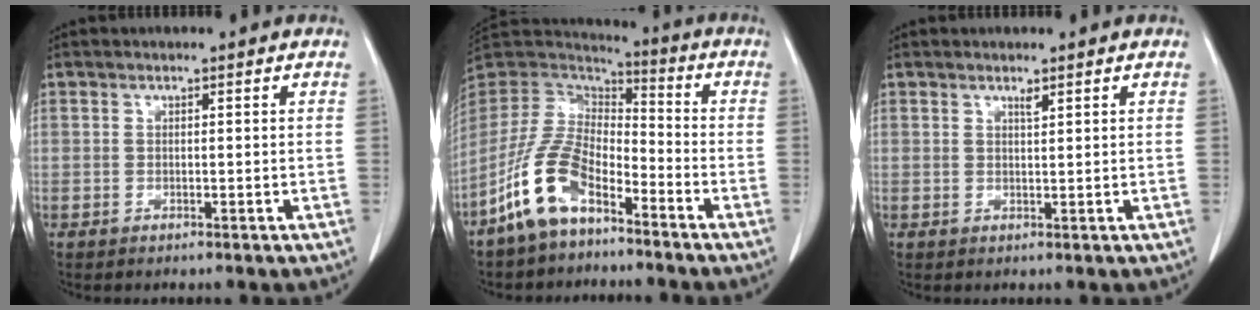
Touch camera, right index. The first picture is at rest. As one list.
[{"total": 12.2, "force": [-7.5, 5.3, 8.0], "torque": [-0.179, 0.007, -0.151]}, {"total": 0.9, "force": [0.7, 0.0, 0.6], "torque": [-0.010, -0.005, 0.012]}]